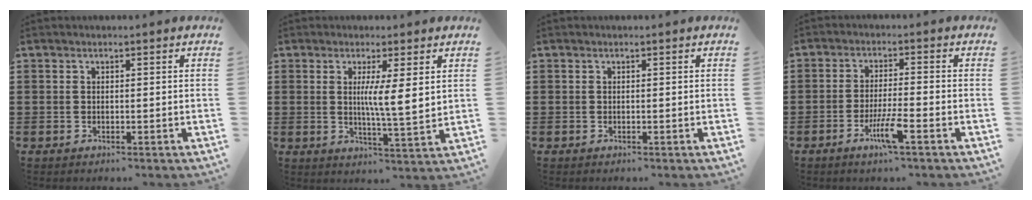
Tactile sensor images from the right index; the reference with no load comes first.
{"total": 5.7, "force": [1.6, 0.3, 5.5], "torque": [-0.102, -0.008, 0.022]}
{"total": 0.0}
{"total": 5.3, "force": [-2.8, 0.1, 4.5], "torque": [-0.094, -0.016, -0.053]}